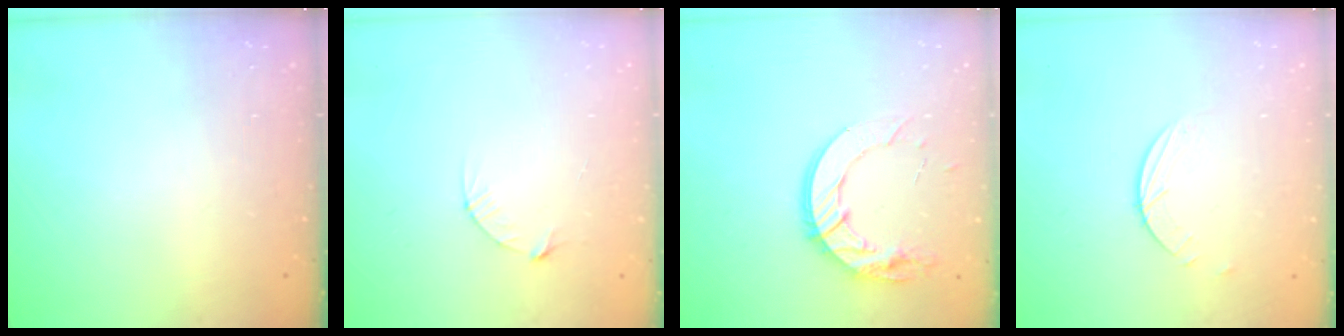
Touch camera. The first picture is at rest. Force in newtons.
{"total": 3.7, "press": 3.7, "slide": 0.4}
{"total": 13.8, "press": 13.8, "slide": 1.0}
{"total": 1.7, "press": 1.7, "slide": 0.2}